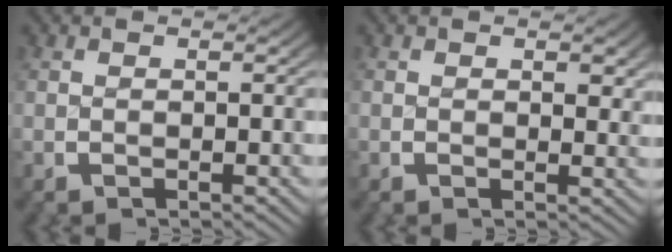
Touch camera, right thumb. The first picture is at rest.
{"total": 1.1, "force": [0.5, 0.8, 0.6], "torque": [-0.001, -0.006, 0.004]}